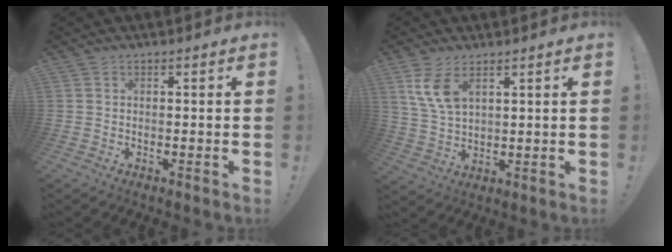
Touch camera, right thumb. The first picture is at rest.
{"total": 8.3, "force": [4.6, 3.9, 5.7], "torque": [-0.110, -0.018, 0.086]}